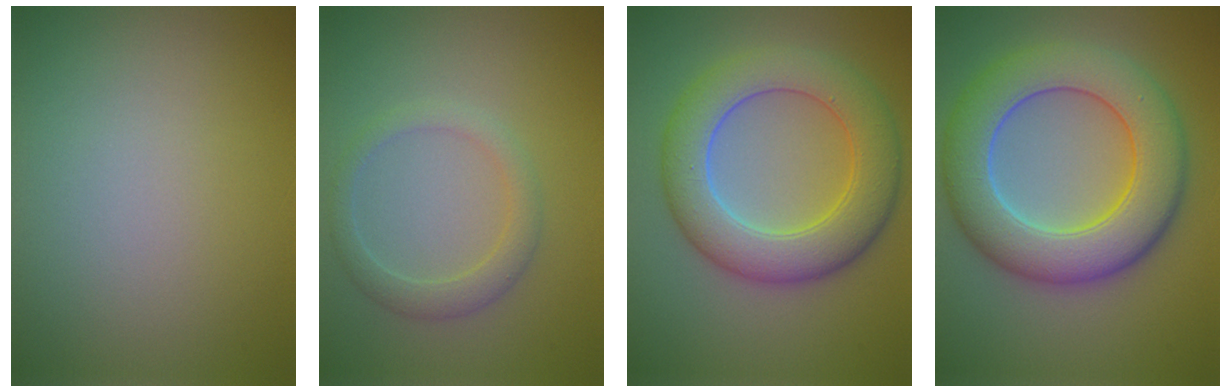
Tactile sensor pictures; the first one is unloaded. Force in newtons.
{"total": 2.3, "press": 2.3, "slide": 0.1}
{"total": 7.5, "press": 7.5, "slide": 0.4}
{"total": 9.4, "press": 9.4, "slide": 0.5}